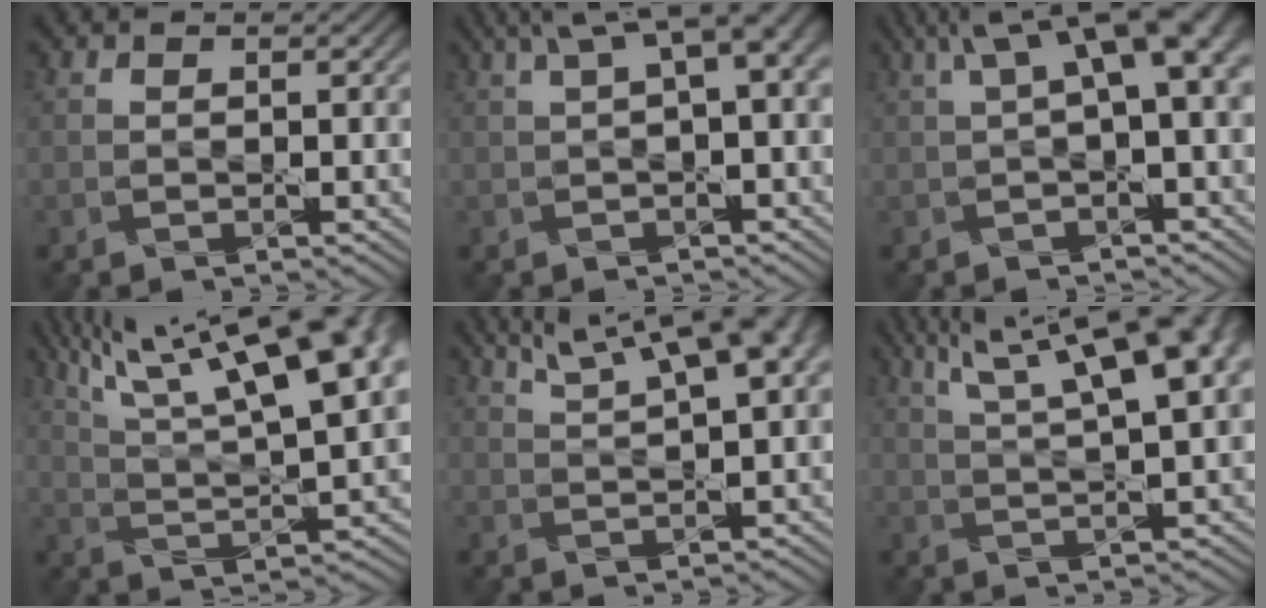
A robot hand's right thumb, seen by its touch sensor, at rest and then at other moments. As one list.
[{"total": 6.6, "force": [2.2, 1.8, 6.0], "torque": [-0.095, 0.028, 0.042]}, {"total": 8.0, "force": [2.1, 2.3, 7.3], "torque": [-0.115, 0.028, 0.036]}, {"total": 20.4, "force": [10.4, 6.6, 16.3], "torque": [-0.280, 0.048, 0.162]}, {"total": 10.7, "force": [5.8, 2.7, 8.5], "torque": [-0.135, 0.034, 0.081]}, {"total": 15.0, "force": [7.2, 4.3, 12.5], "torque": [-0.196, 0.040, 0.096]}]